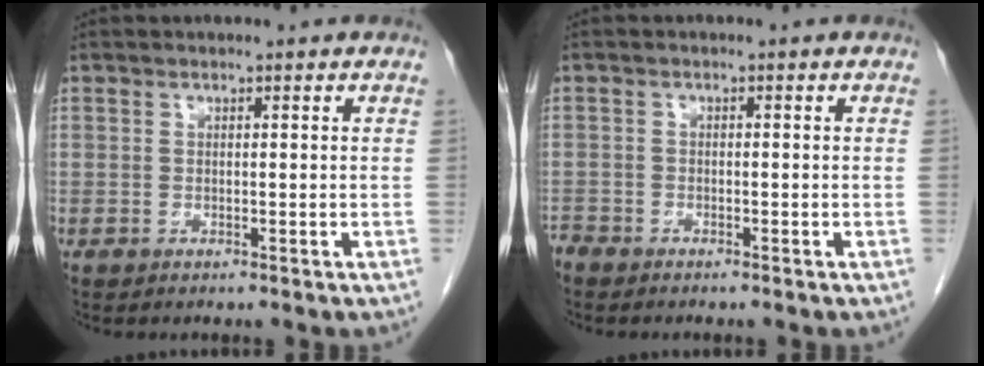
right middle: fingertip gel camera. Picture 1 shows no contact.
{"total": 1.9, "force": [-1.8, 0.5, 0.2], "torque": [-0.004, -0.003, -0.033]}